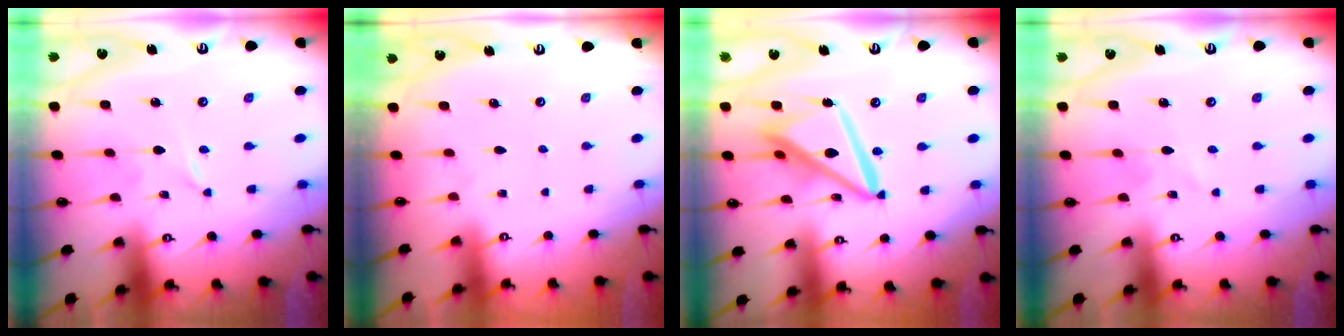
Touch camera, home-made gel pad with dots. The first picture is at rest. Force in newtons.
{"total": 0.0}
{"total": 15.4, "press": 15.3, "slide": 1.5}
{"total": 1.8, "press": 1.8, "slide": 0.2}